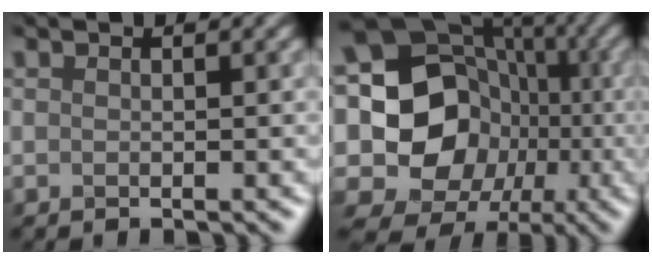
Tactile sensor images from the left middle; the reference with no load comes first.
{"total": 16.0, "force": [-0.8, 14.4, 7.0], "torque": [-0.149, 0.003, -0.003]}